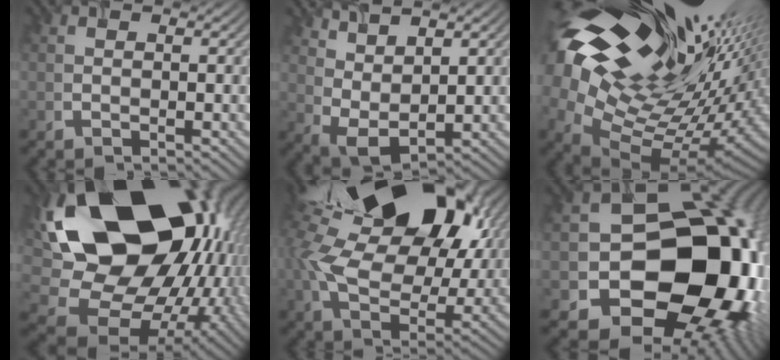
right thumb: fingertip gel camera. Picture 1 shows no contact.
{"total": 5.1, "force": [3.4, 2.1, 3.2], "torque": [-0.077, -0.006, 0.075]}
{"total": 21.6, "force": [9.2, 12.2, 15.3], "torque": [-0.309, 0.010, 0.178]}
{"total": 22.9, "force": [3.2, 16.4, 15.7], "torque": [-0.317, -0.048, 0.103]}
{"total": 20.5, "force": [6.4, 13.1, 14.4], "torque": [-0.292, 0.004, 0.124]}
{"total": 20.4, "force": [-4.0, 16.2, 11.8], "torque": [-0.161, -0.040, -0.064]}